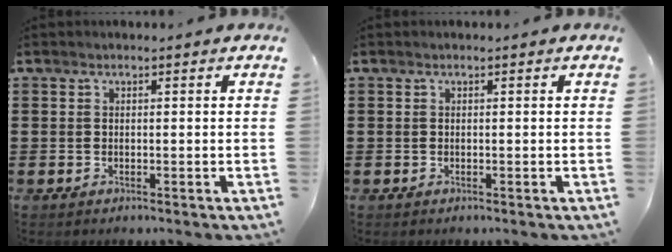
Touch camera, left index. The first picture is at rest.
{"total": 0.0}